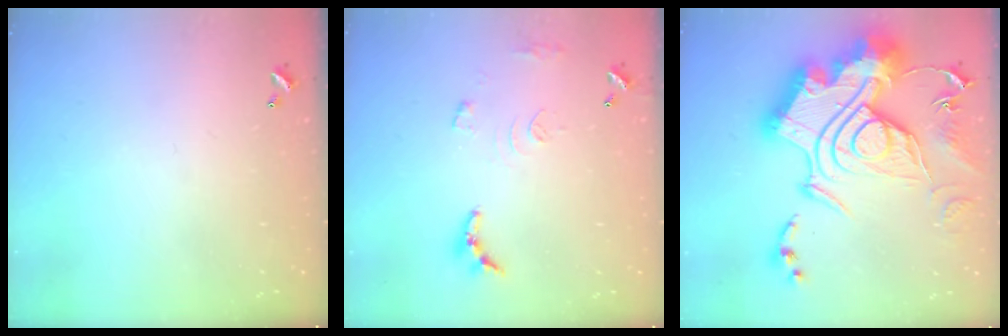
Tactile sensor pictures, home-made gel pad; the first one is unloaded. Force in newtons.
{"total": 10.1, "press": 10.0, "slide": 0.8}
{"total": 1.1, "press": 1.1, "slide": 0.0}